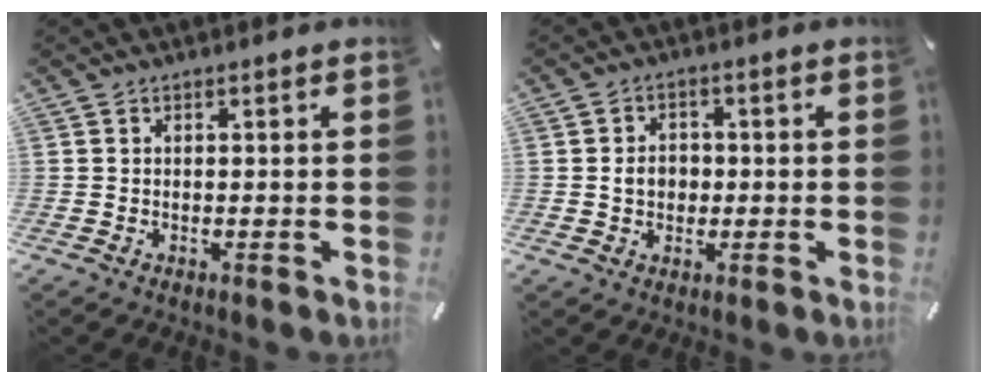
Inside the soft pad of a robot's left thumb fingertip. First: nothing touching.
{"total": 5.1, "force": [-0.3, 4.4, 2.5], "torque": [-0.032, 0.003, -0.007]}